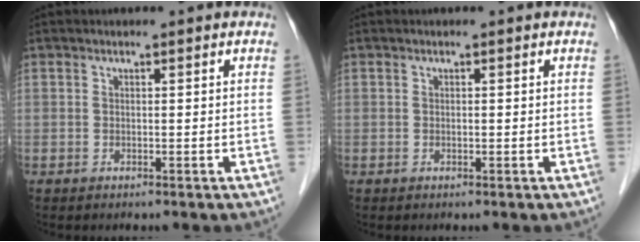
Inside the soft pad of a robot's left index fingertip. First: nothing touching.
{"total": 0.0}